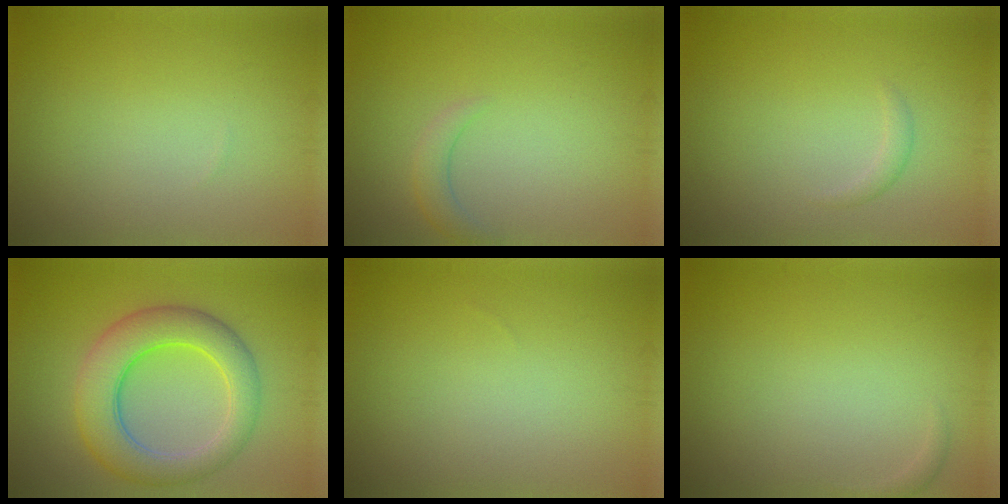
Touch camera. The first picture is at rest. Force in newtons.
{"total": 1.5, "press": 1.5, "slide": 0.2}
{"total": 0.8, "press": 0.8, "slide": 0.0}
{"total": 6.8, "press": 6.8, "slide": 0.4}
{"total": 0.0}
{"total": 0.5, "press": 0.5, "slide": 0.1}